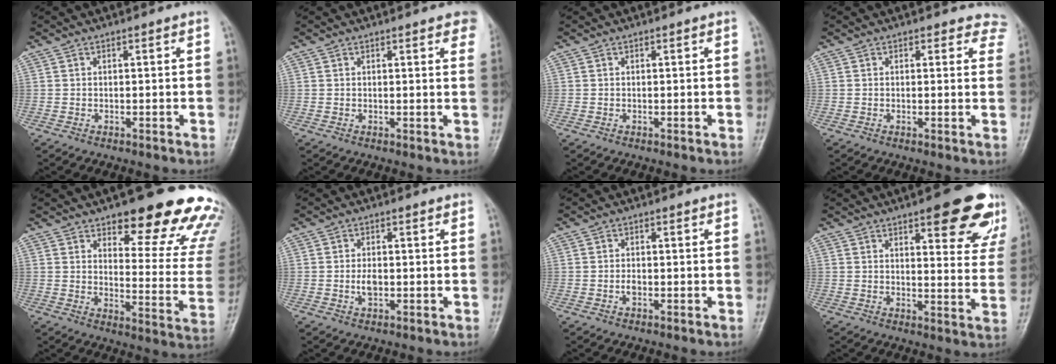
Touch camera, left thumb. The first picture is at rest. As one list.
[{"total": 6.4, "force": [4.4, 2.0, 4.3], "torque": [-0.028, -0.008, 0.040]}, {"total": 0.0}, {"total": 4.8, "force": [4.1, 2.4, 0.1], "torque": [0.048, -0.015, 0.018]}, {"total": 23.1, "force": [15.5, 7.8, 15.2], "torque": [-0.138, -0.081, 0.188]}, {"total": 2.5, "force": [-0.4, 1.5, 2.0], "torque": [-0.034, 0.000, -0.009]}, {"total": 1.2, "force": [-0.4, 0.8, 0.9], "torque": [-0.012, 0.001, -0.009]}, {"total": 15.3, "force": [9.0, 5.1, 11.3], "torque": [-0.094, -0.045, 0.104]}]